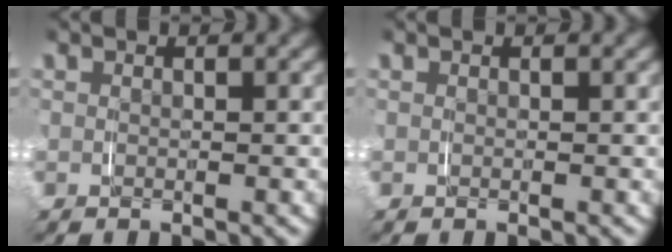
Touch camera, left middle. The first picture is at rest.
{"total": 0.0}